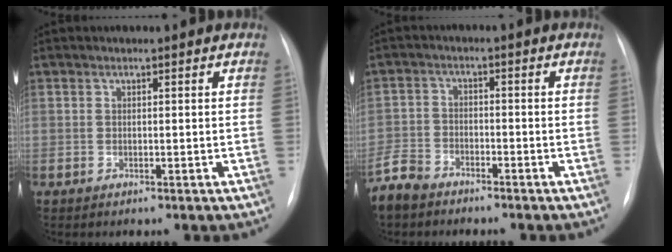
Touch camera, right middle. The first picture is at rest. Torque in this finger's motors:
{"motor_torque": [1.00, -1.03, 0.52, 0.19]}